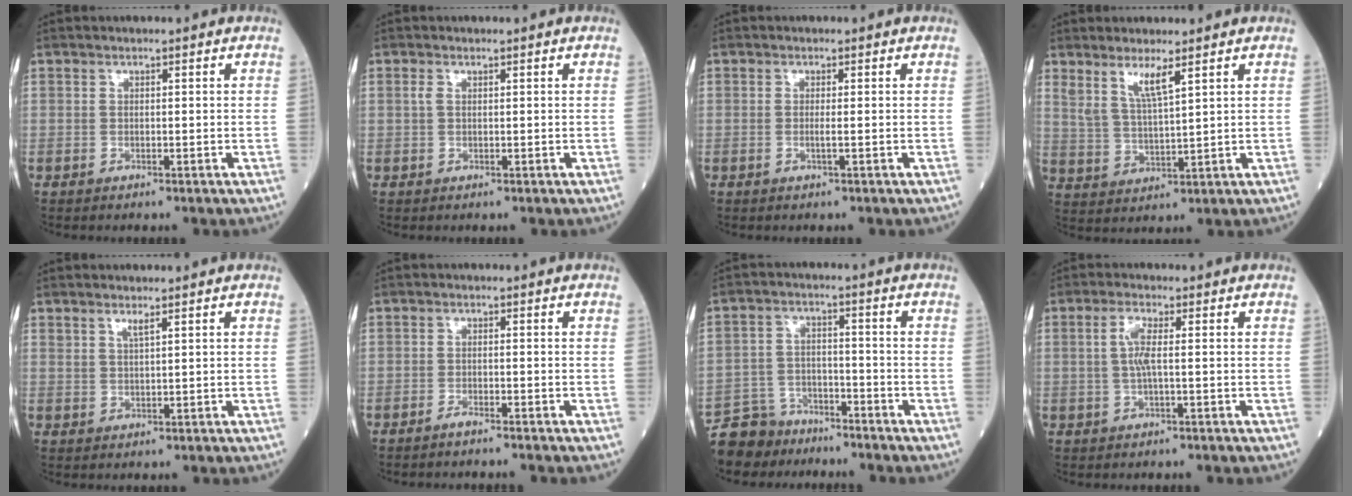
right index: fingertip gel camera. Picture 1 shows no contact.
{"total": 0.8, "force": [0.3, 0.3, 0.6], "torque": [-0.018, 0.005, 0.005]}
{"total": 1.0, "force": [-0.2, -0.3, 1.0], "torque": [-0.023, -0.002, -0.005]}
{"total": 5.1, "force": [3.3, 0.2, 3.9], "torque": [-0.080, -0.010, 0.069]}
{"total": 1.5, "force": [1.1, -0.1, 1.0], "torque": [-0.020, -0.003, 0.023]}
{"total": 1.9, "force": [-1.8, -0.2, 0.8], "torque": [-0.013, 0.001, -0.026]}
{"total": 7.6, "force": [-6.8, 3.5, 0.1], "torque": [-0.006, 0.007, -0.125]}
{"total": 3.2, "force": [0.3, 0.3, 3.2], "torque": [-0.070, 0.005, 0.005]}